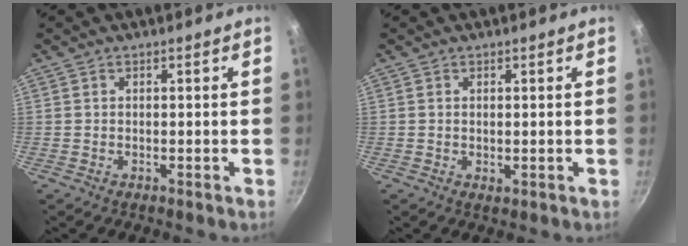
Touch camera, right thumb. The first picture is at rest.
{"total": 1.0, "force": [0.2, 0.6, 0.7], "torque": [-0.011, -0.002, 0.003]}